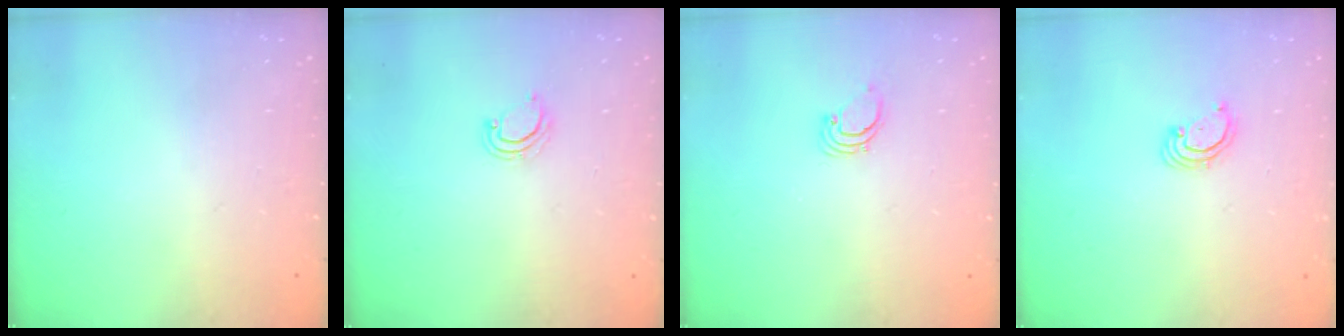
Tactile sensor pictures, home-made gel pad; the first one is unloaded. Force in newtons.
{"total": 2.2, "press": 2.2, "slide": 0.1}
{"total": 1.7, "press": 1.7, "slide": 0.1}
{"total": 2.5, "press": 2.5, "slide": 0.2}